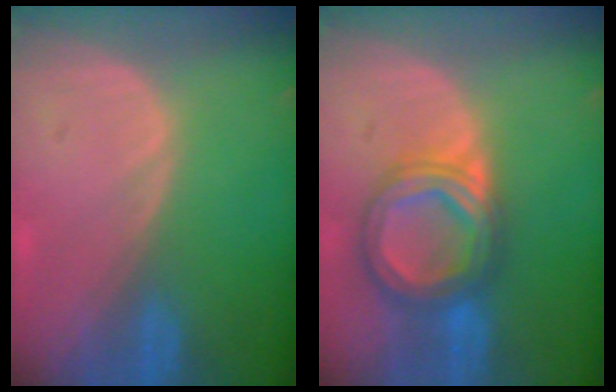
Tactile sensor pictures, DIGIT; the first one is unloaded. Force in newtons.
{"total": 7.8, "press": 7.8, "slide": 0.5}